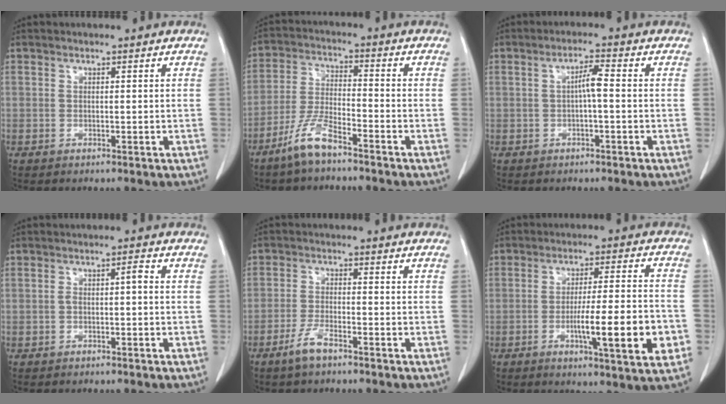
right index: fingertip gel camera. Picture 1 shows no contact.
{"total": 7.1, "force": [-5.2, 1.0, 4.7], "torque": [-0.106, -0.010, -0.108]}
{"total": 2.9, "force": [-0.2, 0.2, 2.9], "torque": [-0.052, 0.006, -0.002]}
{"total": 1.9, "force": [-0.3, 0.4, 1.8], "torque": [-0.032, 0.009, -0.006]}
{"total": 3.8, "force": [-2.8, 0.6, 2.5], "torque": [-0.055, -0.003, -0.055]}
{"total": 13.3, "force": [-3.9, 0.8, 12.7], "torque": [-0.194, -0.008, -0.060]}